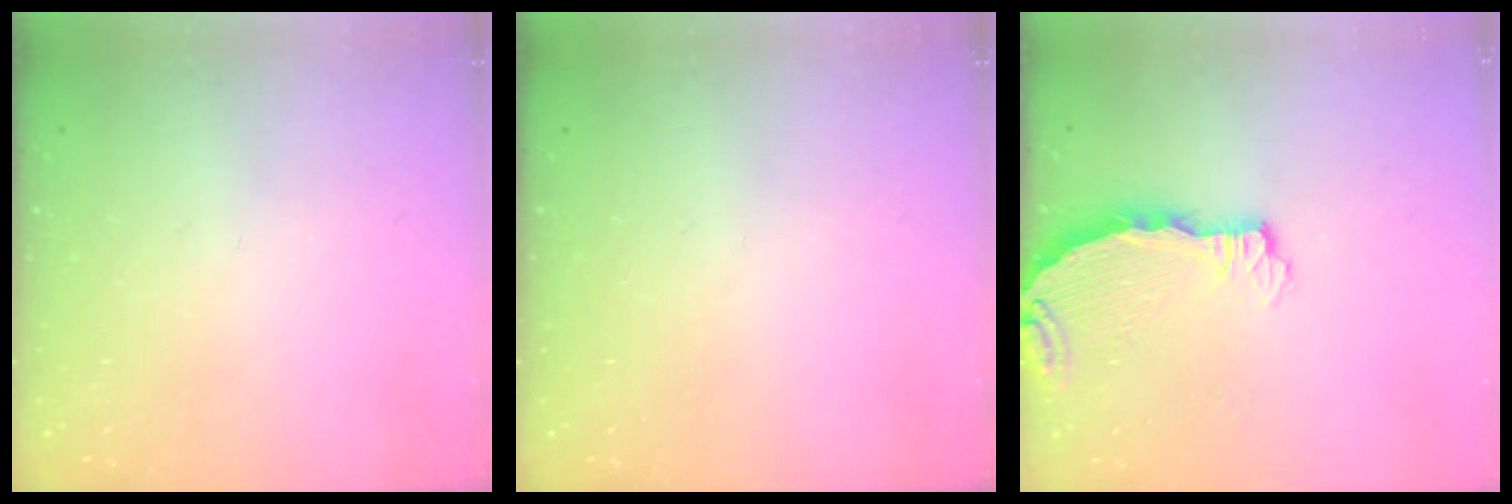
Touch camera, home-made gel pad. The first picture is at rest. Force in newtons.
{"total": 0.0}
{"total": 3.8, "press": 3.8, "slide": 0.4}